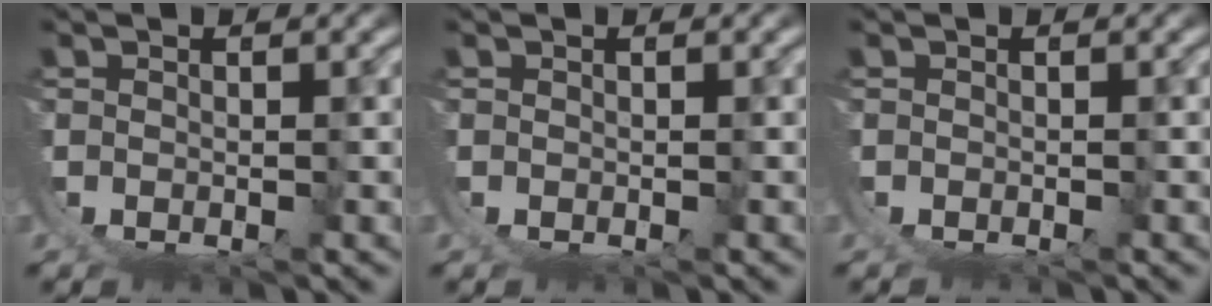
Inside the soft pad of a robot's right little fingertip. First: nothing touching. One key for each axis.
{"total": 0.0}
{"total": 0.7, "fx": 0.0, "fy": -0.7, "fz": -0.3, "tx": 0.007, "ty": 0.002, "tz": 0.001}